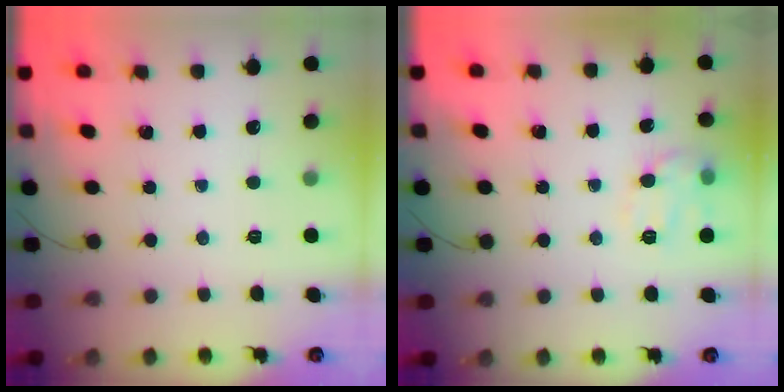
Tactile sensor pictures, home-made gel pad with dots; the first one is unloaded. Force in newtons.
{"total": 9.8, "press": 9.8, "slide": 0.0}